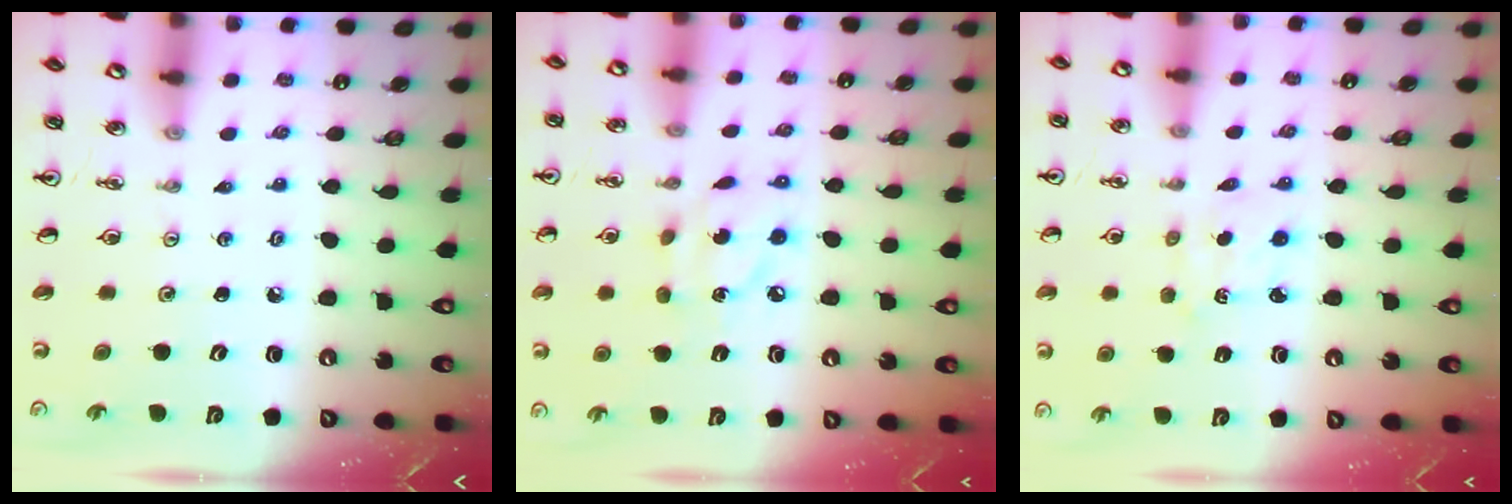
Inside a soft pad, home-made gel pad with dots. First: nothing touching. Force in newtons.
{"total": 6.7, "press": 6.7, "slide": 0.1}
{"total": 1.8, "press": 1.8, "slide": 0.2}